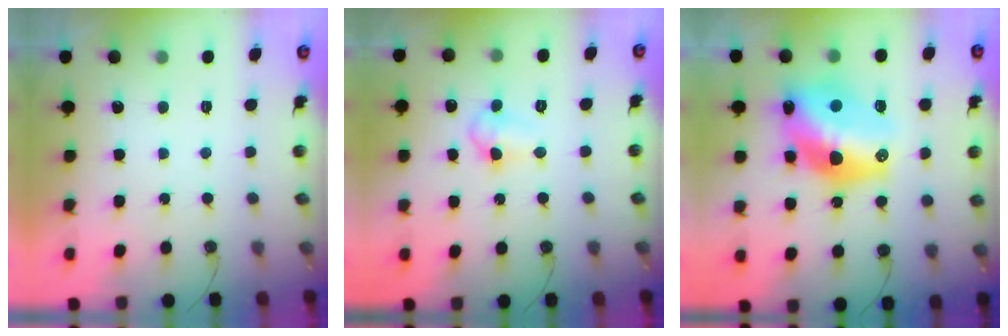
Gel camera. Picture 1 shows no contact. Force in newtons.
{"total": 7.7, "press": 6.6, "slide": 3.8}
{"total": 18.4, "press": 18.3, "slide": 1.4}